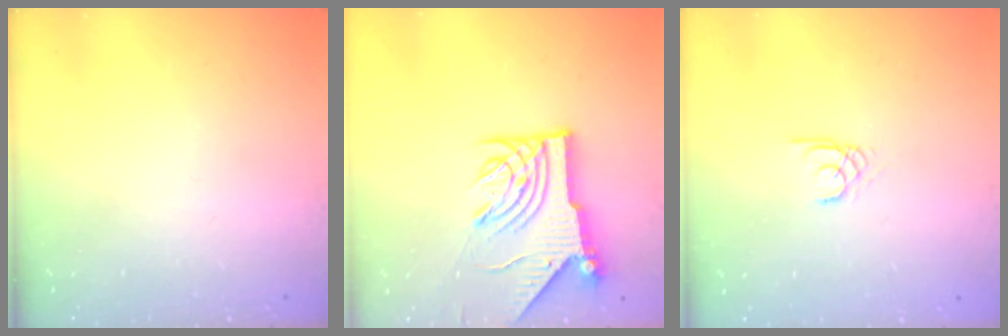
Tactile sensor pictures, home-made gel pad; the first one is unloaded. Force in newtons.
{"total": 10.9, "press": 10.9, "slide": 1.2}
{"total": 1.5, "press": 1.5, "slide": 0.1}